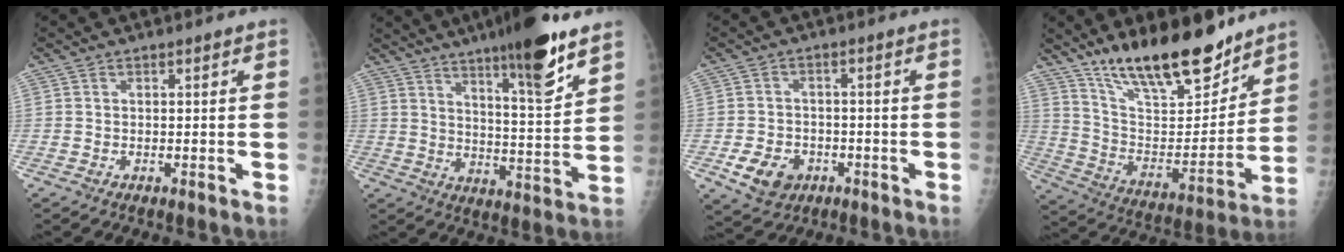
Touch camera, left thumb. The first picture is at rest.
{"total": 15.4, "force": [10.1, 2.4, 11.3], "torque": [-0.156, -0.065, 0.158]}
{"total": 7.2, "force": [-3.0, 5.6, 3.5], "torque": [-0.050, 0.015, -0.041]}
{"total": 21.3, "force": [16.2, 6.9, 11.9], "torque": [-0.156, -0.093, 0.280]}